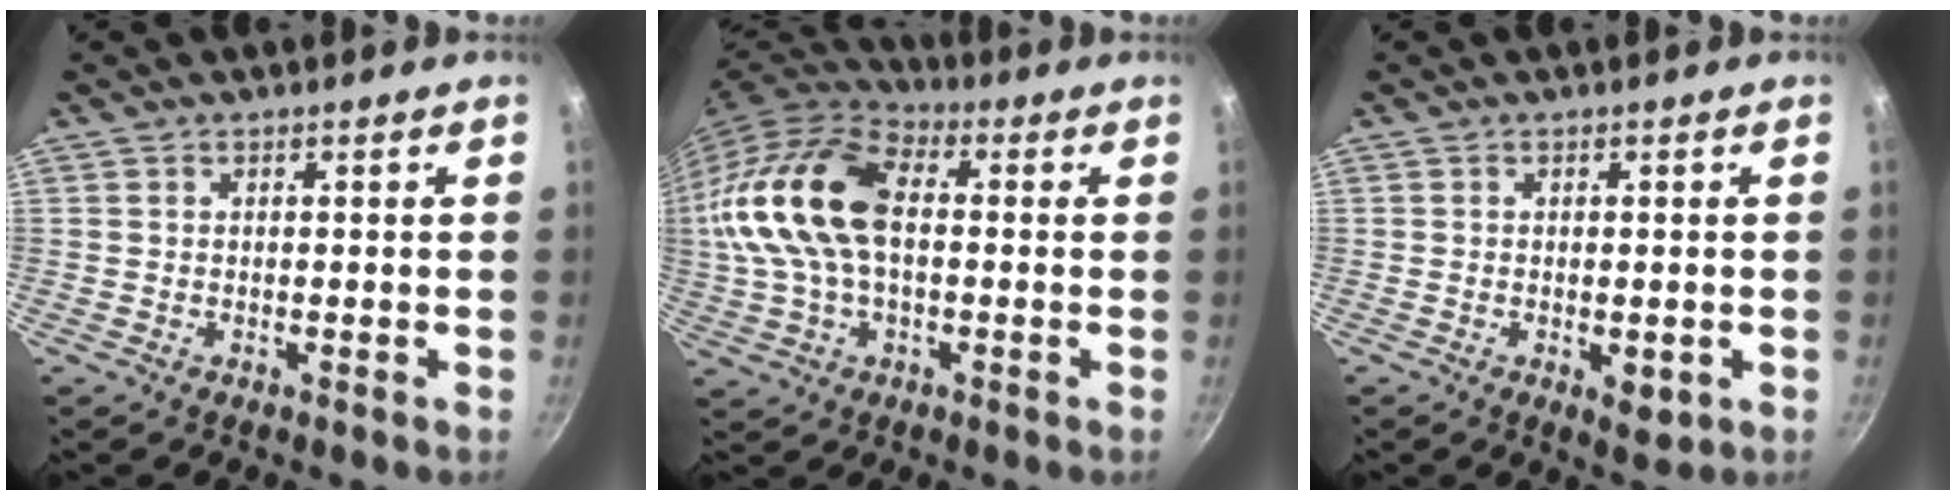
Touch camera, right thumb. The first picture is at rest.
{"total": 19.3, "force": [1.2, 11.8, 15.3], "torque": [-0.302, 0.034, 0.011]}
{"total": 3.7, "force": [-1.0, 1.6, 3.1], "torque": [-0.044, -0.009, -0.009]}